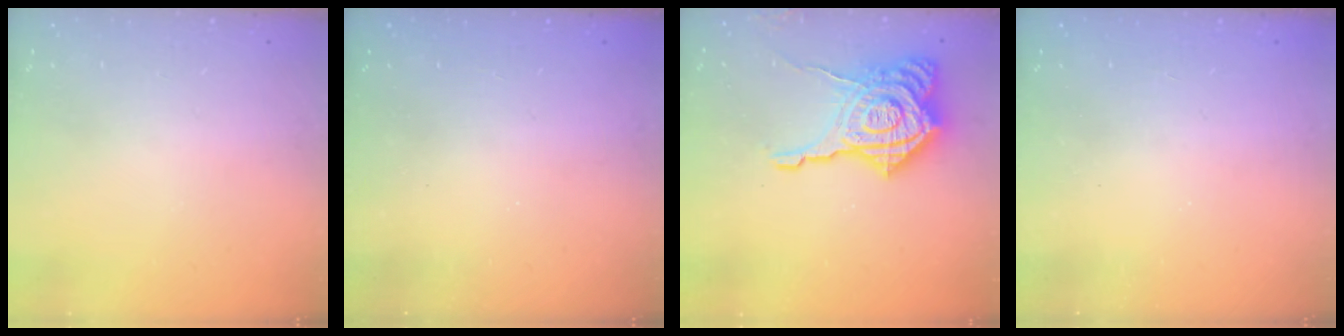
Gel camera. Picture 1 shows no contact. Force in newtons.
{"total": 2.3, "press": 2.2, "slide": 0.8}
{"total": 20.6, "press": 20.5, "slide": 1.6}
{"total": 2.5, "press": 2.4, "slide": 0.8}